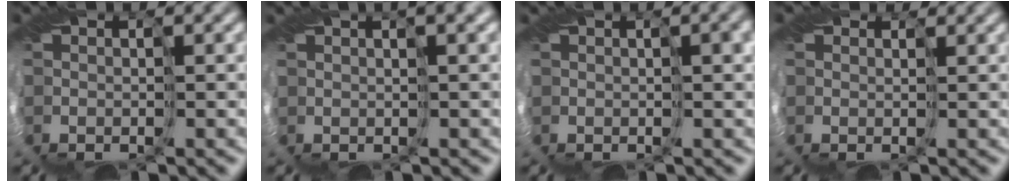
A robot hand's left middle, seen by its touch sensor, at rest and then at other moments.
{"total": 4.9, "force": [2.8, 1.5, 3.8], "torque": [-0.040, 0.026, 0.018]}
{"total": 2.5, "force": [0.5, 0.6, 2.3], "torque": [-0.027, 0.008, 0.005]}
{"total": 2.0, "force": [1.7, 0.8, 0.5], "torque": [-0.012, 0.000, 0.017]}